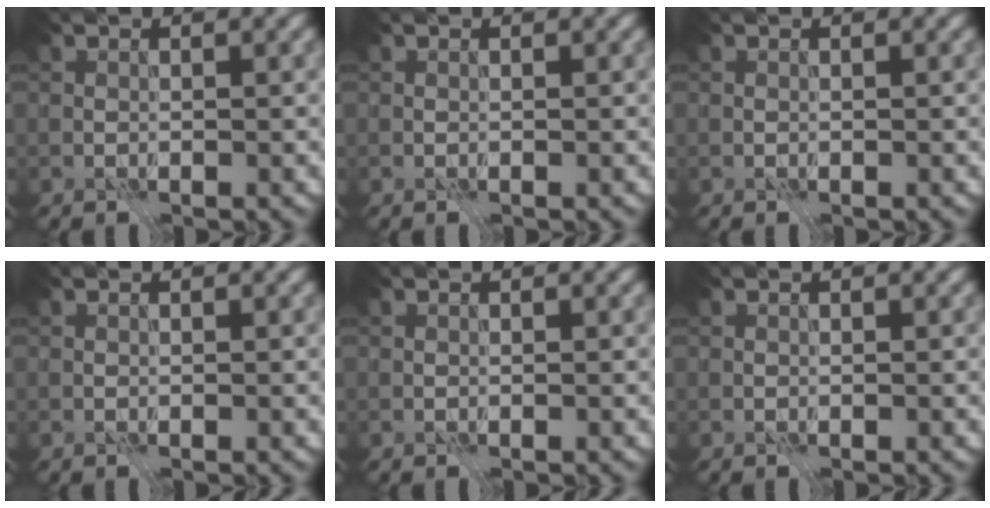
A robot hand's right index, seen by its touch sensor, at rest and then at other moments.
{"total": 0.0}
{"total": 0.0}
{"total": 0.0}
{"total": 0.0}
{"total": 0.0}